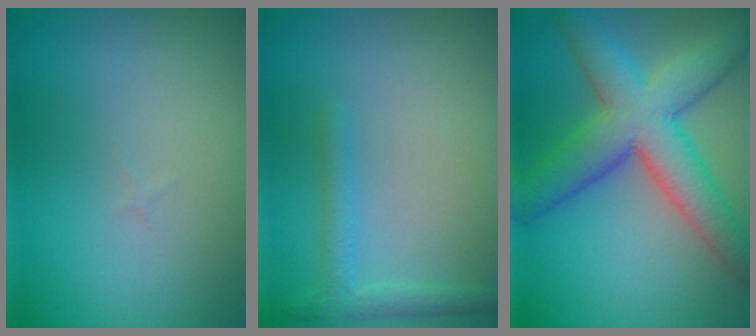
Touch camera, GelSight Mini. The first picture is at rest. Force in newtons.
{"total": 1.9, "press": 1.8, "slide": 0.2}
{"total": 8.6, "press": 8.6, "slide": 0.4}